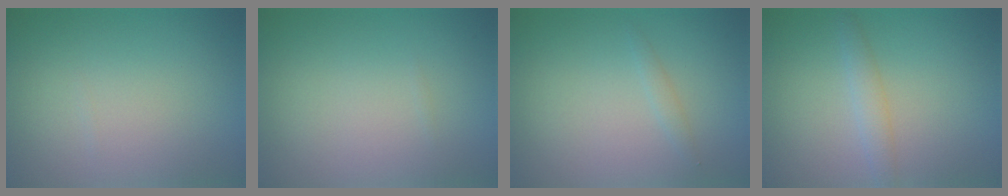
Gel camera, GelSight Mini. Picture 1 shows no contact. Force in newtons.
{"total": 0.0}
{"total": 0.8, "press": 0.8, "slide": 0.0}
{"total": 1.7, "press": 1.7, "slide": 0.0}